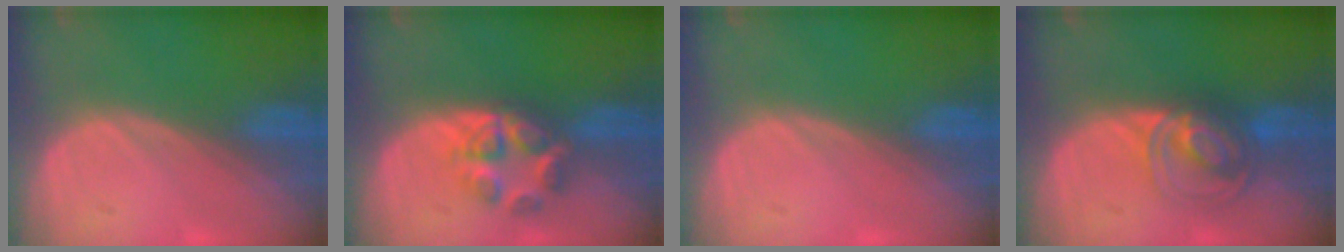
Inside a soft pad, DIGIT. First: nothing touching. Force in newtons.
{"total": 5.8, "press": 5.4, "slide": 2.2}
{"total": 0.0}
{"total": 7.6, "press": 6.2, "slide": 4.3}